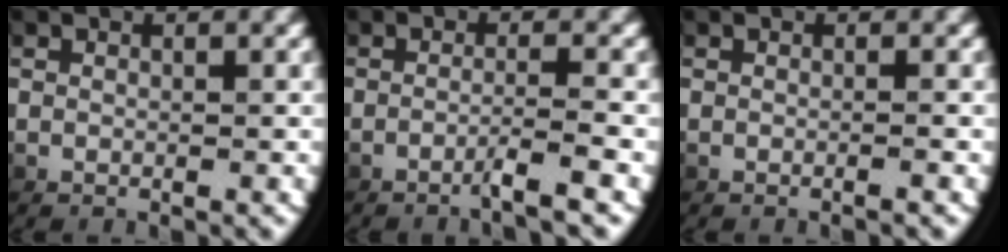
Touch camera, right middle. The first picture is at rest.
{"total": 2.2, "force": [-1.4, -0.4, 1.7], "torque": [-0.031, 0.004, -0.026]}
{"total": 0.5, "force": [-0.4, 0.0, 0.3], "torque": [-0.002, 0.008, -0.010]}